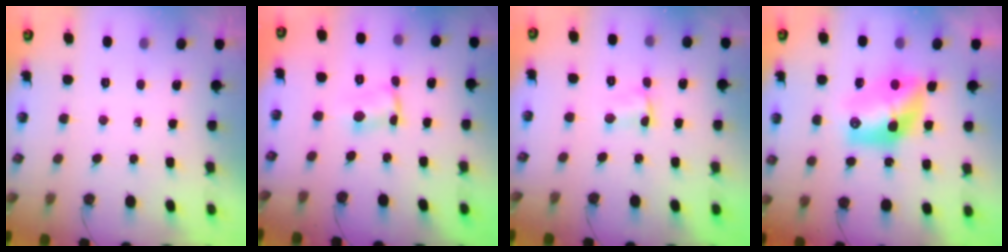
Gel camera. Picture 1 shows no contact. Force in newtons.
{"total": 2.9, "press": 1.4, "slide": 2.5}
{"total": 1.6, "press": 1.5, "slide": 0.5}
{"total": 11.7, "press": 11.6, "slide": 1.0}